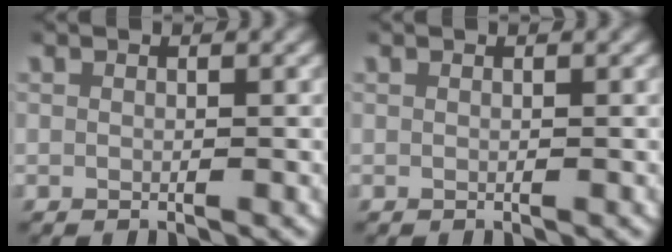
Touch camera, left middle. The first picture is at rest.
{"total": 0.0}